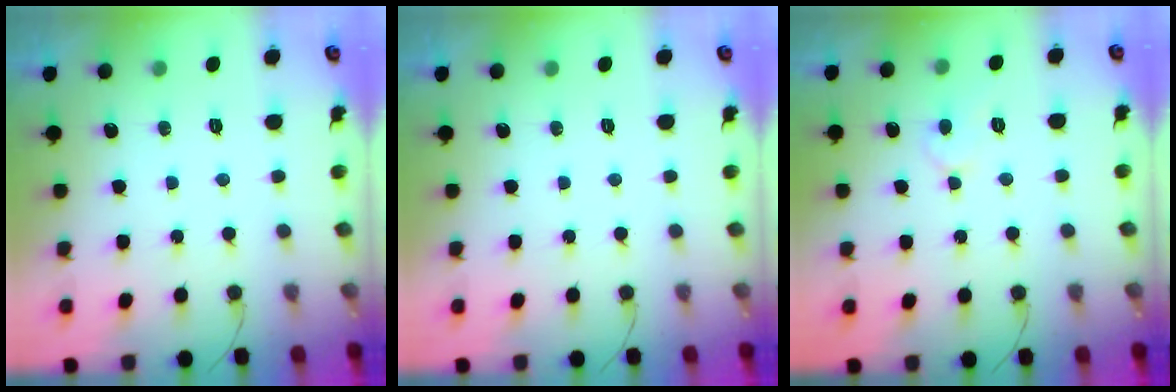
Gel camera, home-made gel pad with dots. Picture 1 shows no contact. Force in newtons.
{"total": 0.0}
{"total": 4.3, "press": 4.3, "slide": 0.4}